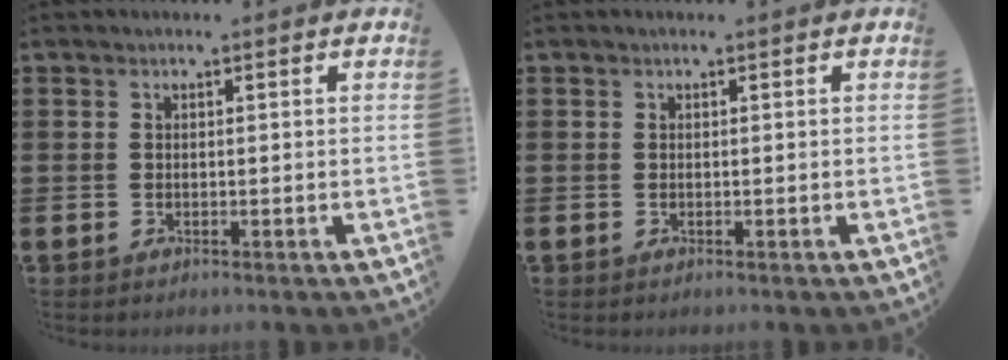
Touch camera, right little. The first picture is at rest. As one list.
[{"total": 0.0}]